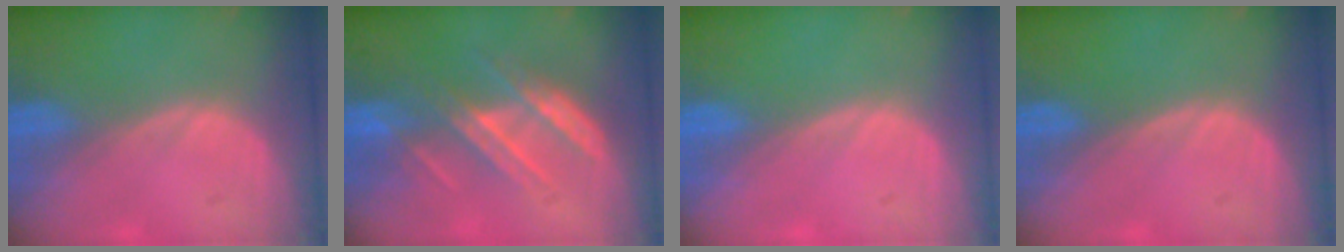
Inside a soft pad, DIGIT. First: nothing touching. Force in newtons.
{"total": 7.4, "press": 6.7, "slide": 3.3}
{"total": 0.0}
{"total": 0.0}